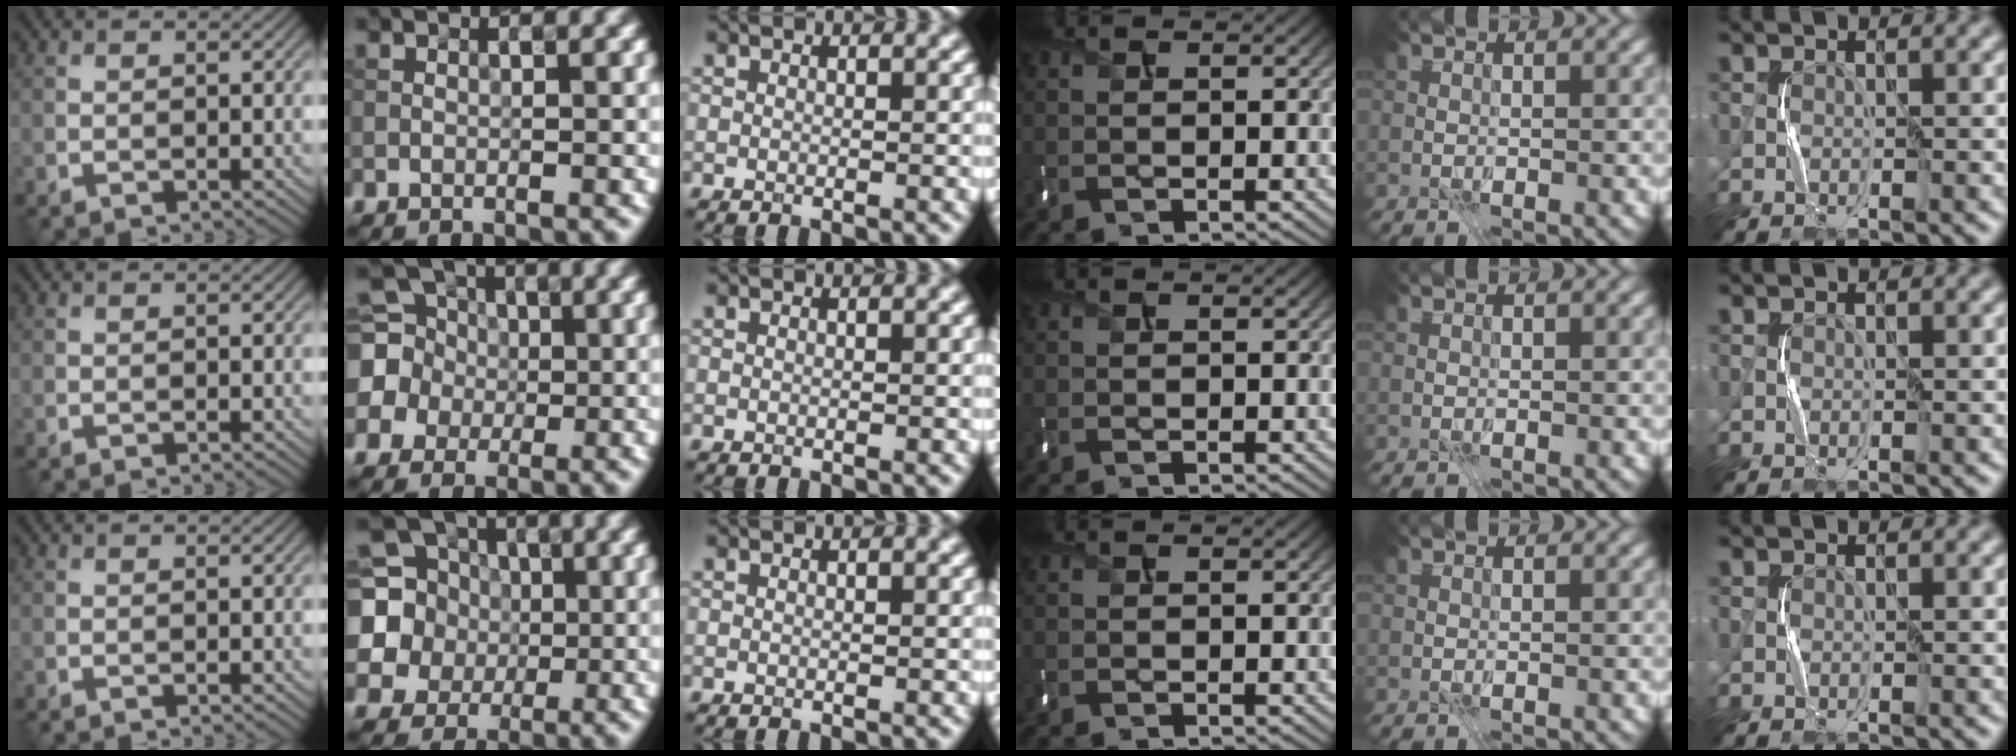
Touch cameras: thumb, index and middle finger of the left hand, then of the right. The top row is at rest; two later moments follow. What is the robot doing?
{"motion": "press", "object": "keyboard"}